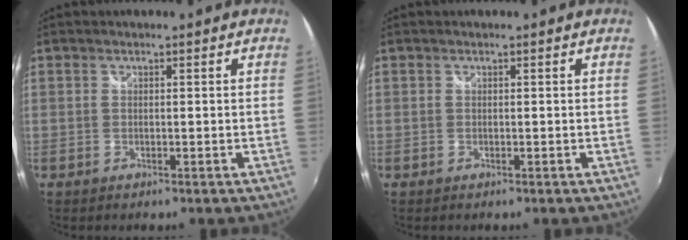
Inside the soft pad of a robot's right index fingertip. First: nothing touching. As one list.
[{"total": 0.0}]